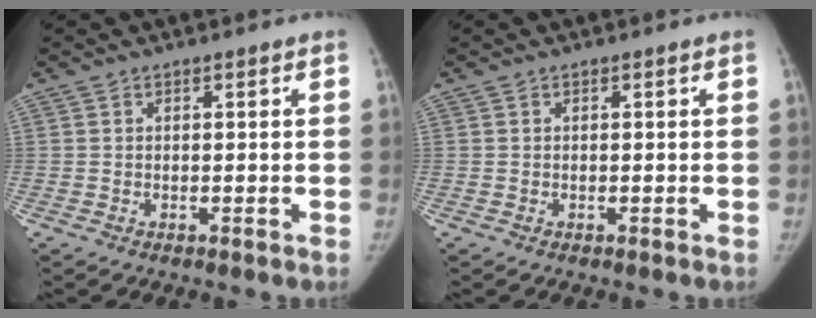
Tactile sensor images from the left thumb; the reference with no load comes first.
{"total": 0.0}